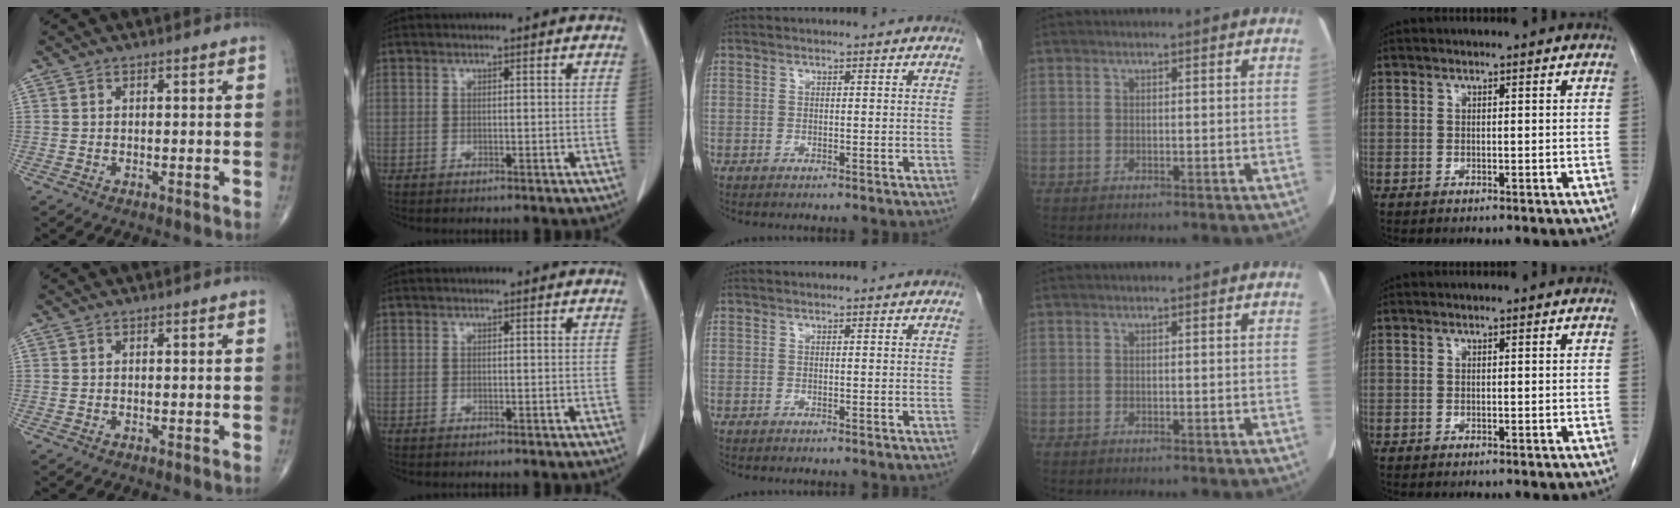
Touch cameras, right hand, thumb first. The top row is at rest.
{}